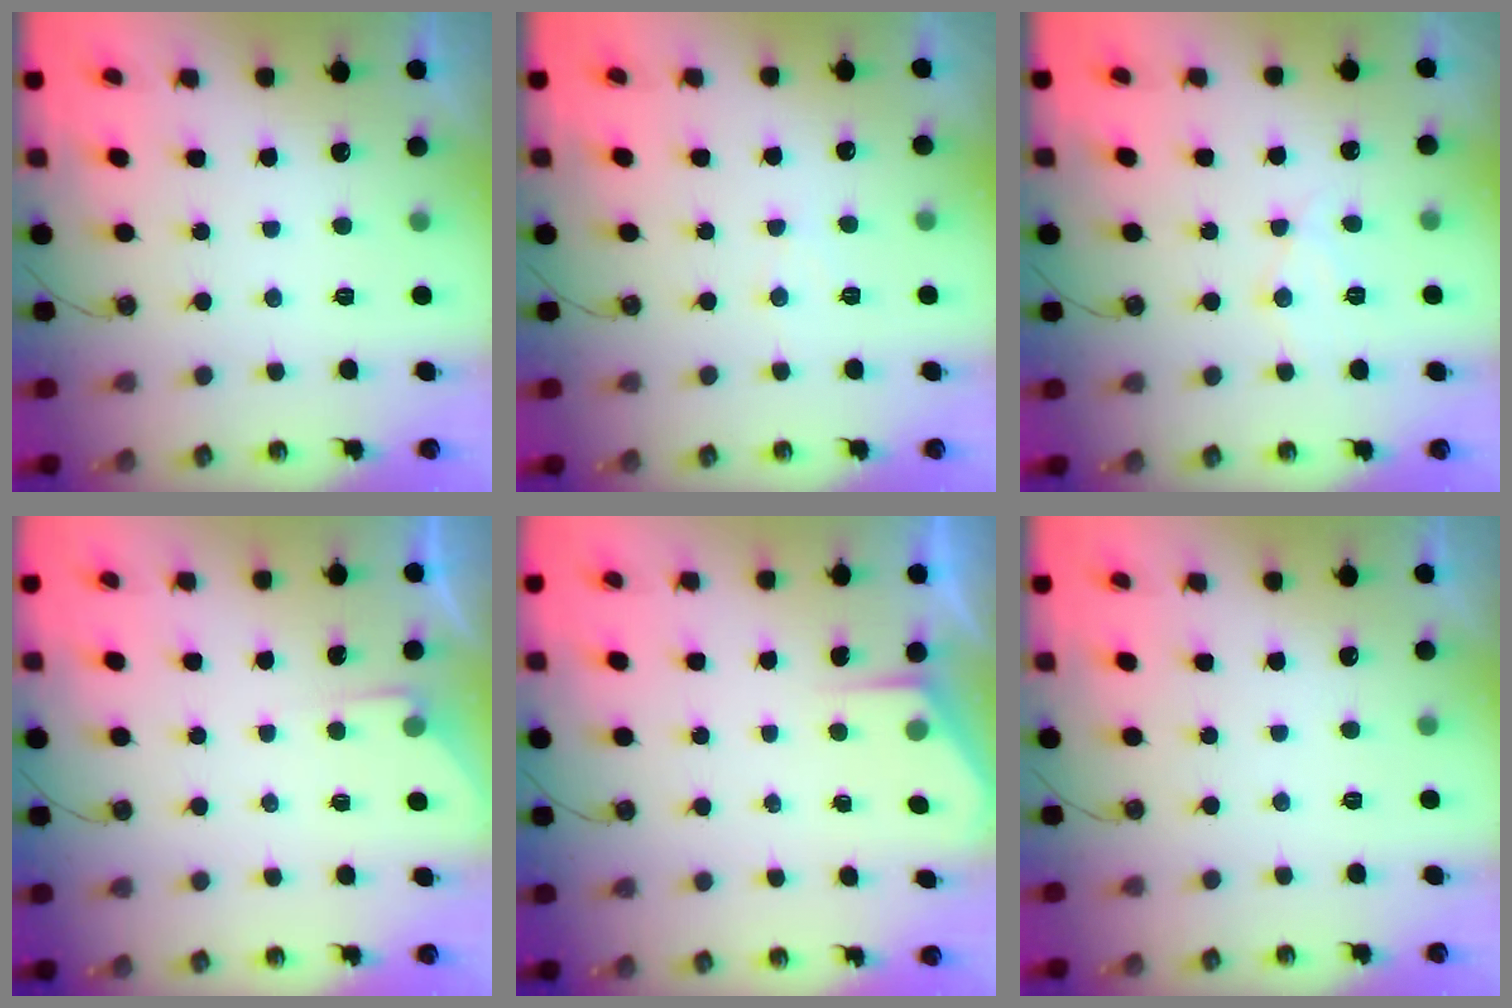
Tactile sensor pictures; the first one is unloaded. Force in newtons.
{"total": 4.9, "press": 4.9, "slide": 0.3}
{"total": 8.9, "press": 8.9, "slide": 0.1}
{"total": 3.9, "press": 3.9, "slide": 0.5}
{"total": 2.1, "press": 2.1, "slide": 0.2}
{"total": 0.0}